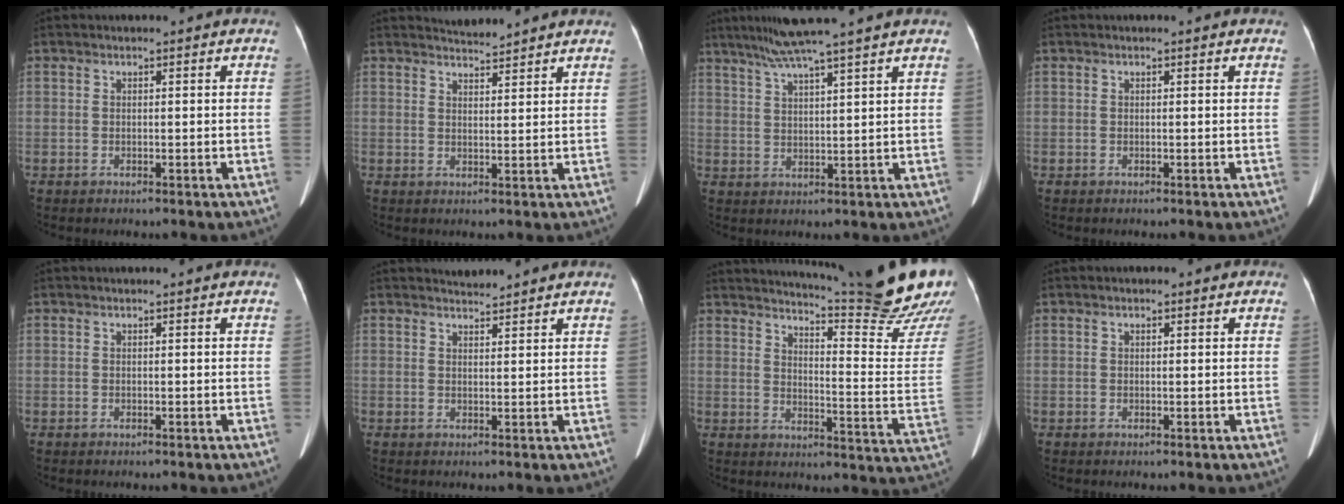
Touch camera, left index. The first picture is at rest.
{"total": 3.7, "force": [3.7, 0.1, 0.1], "torque": [-0.012, 0.013, 0.056]}
{"total": 8.9, "force": [7.2, -1.6, 5.0], "torque": [-0.087, 0.022, 0.117]}
{"total": 0.0}
{"total": 0.6, "force": [0.6, 0.0, 0.1], "torque": [-0.006, 0.003, 0.005]}
{"total": 2.4, "force": [2.4, 0.2, -0.2], "torque": [-0.006, 0.014, 0.038]}
{"total": 22.8, "force": [21.0, -0.9, 8.7], "torque": [-0.131, -0.135, 0.248]}
{"total": 0.8, "force": [0.4, 0.5, 0.5], "torque": [-0.012, 0.004, 0.005]}